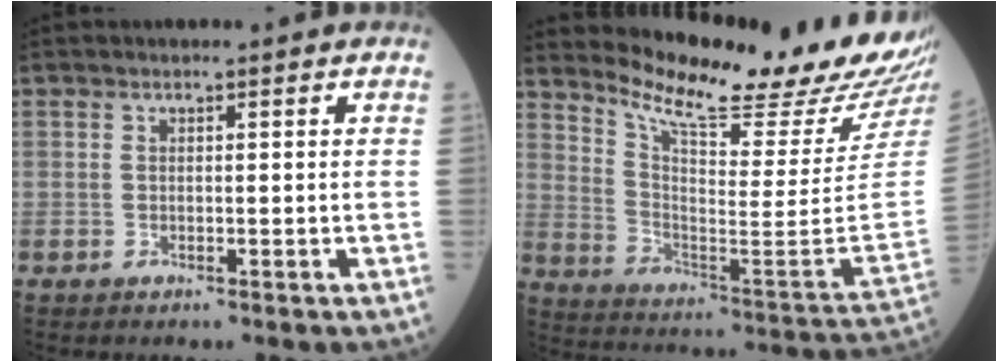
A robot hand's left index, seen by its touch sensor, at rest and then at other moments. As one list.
[{"total": 24.4, "force": [22.0, 0.6, 10.4], "torque": [-0.182, -0.107, 0.309]}]